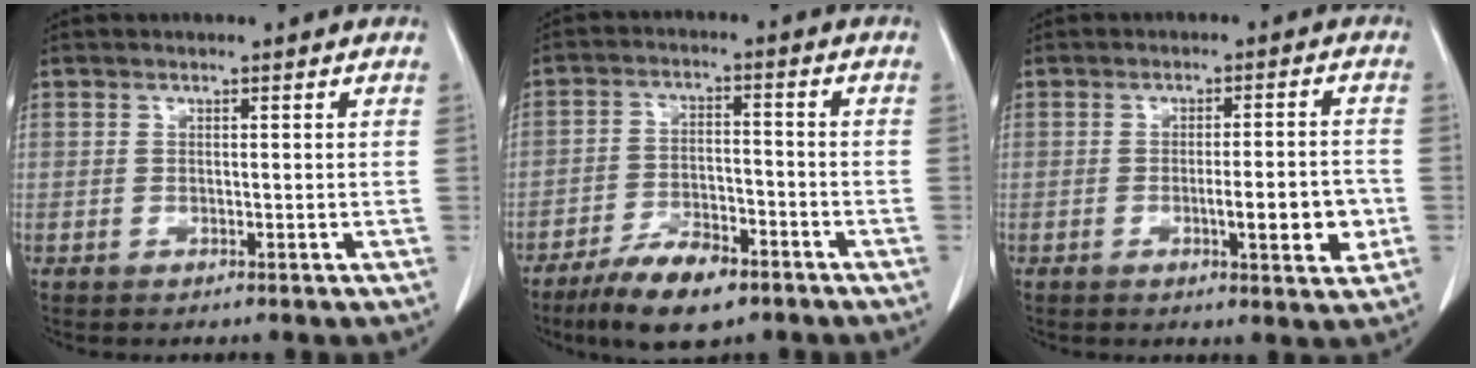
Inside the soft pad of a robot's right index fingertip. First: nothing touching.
{"total": 9.5, "force": [-6.6, 3.2, 6.0], "torque": [-0.107, -0.008, -0.113]}
{"total": 6.6, "force": [-1.7, 1.4, 6.2], "torque": [-0.085, -0.001, -0.018]}